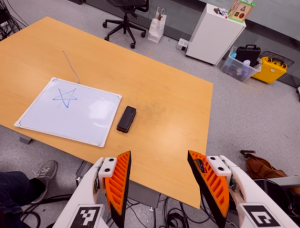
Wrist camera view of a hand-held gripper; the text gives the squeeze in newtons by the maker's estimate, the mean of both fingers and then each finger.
{"total": 0.0}